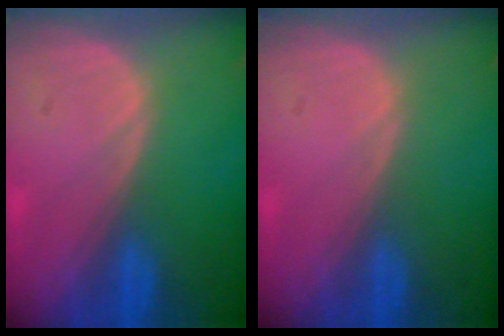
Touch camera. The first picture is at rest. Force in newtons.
{"total": 0.0}